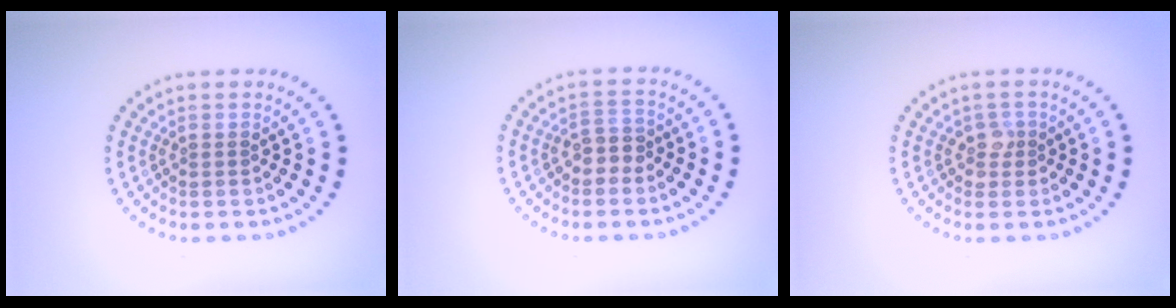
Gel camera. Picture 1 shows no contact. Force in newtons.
{"total": 1.9, "press": 1.7, "slide": 0.9}
{"total": 1.5, "press": 1.3, "slide": 0.9}